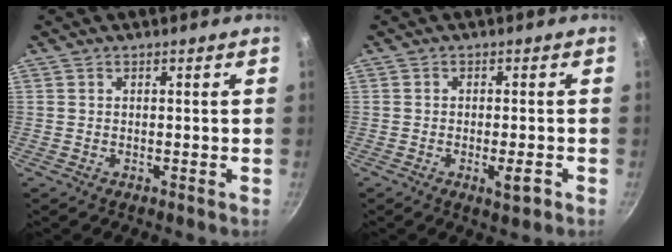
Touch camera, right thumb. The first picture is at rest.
{"total": 3.6, "force": [-1.5, 1.0, 3.1], "torque": [-0.046, 0.007, -0.022]}